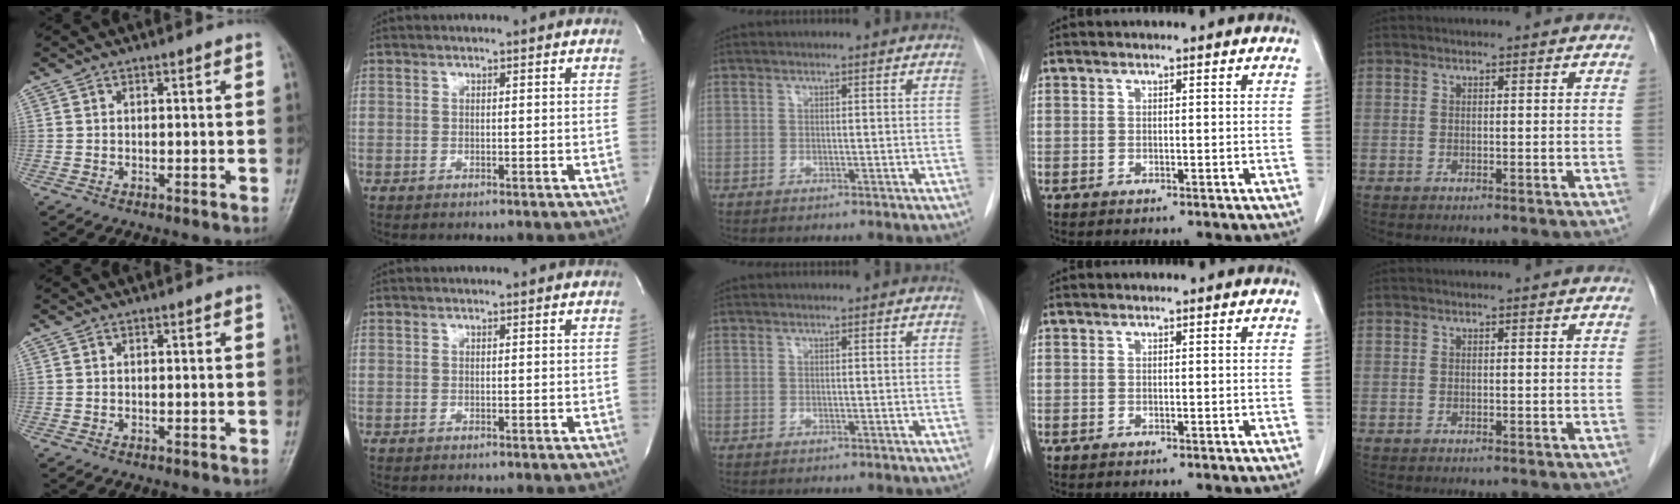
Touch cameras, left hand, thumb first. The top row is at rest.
{}